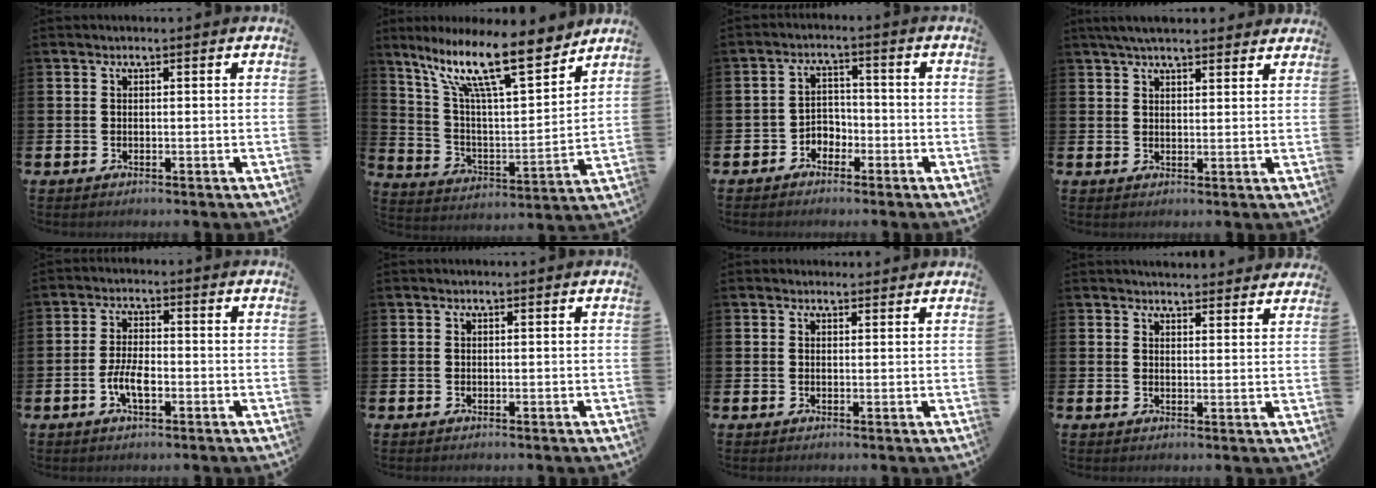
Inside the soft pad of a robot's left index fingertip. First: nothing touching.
{"total": 15.2, "force": [10.9, 3.5, 10.0], "torque": [-0.201, -0.052, 0.184]}
{"total": 2.8, "force": [-2.2, 1.8, 0.3], "torque": [-0.021, 0.005, -0.049]}
{"total": 4.3, "force": [4.0, 0.9, 1.5], "torque": [-0.031, -0.011, 0.073]}
{"total": 4.1, "force": [-1.3, 1.7, 3.5], "torque": [-0.075, 0.001, -0.027]}
{"total": 0.0}
{"total": 1.1, "force": [1.0, 0.4, 0.1], "torque": [0.008, 0.002, 0.016]}
{"total": 3.6, "force": [3.6, 0.5, -0.1], "torque": [0.005, -0.023, 0.064]}